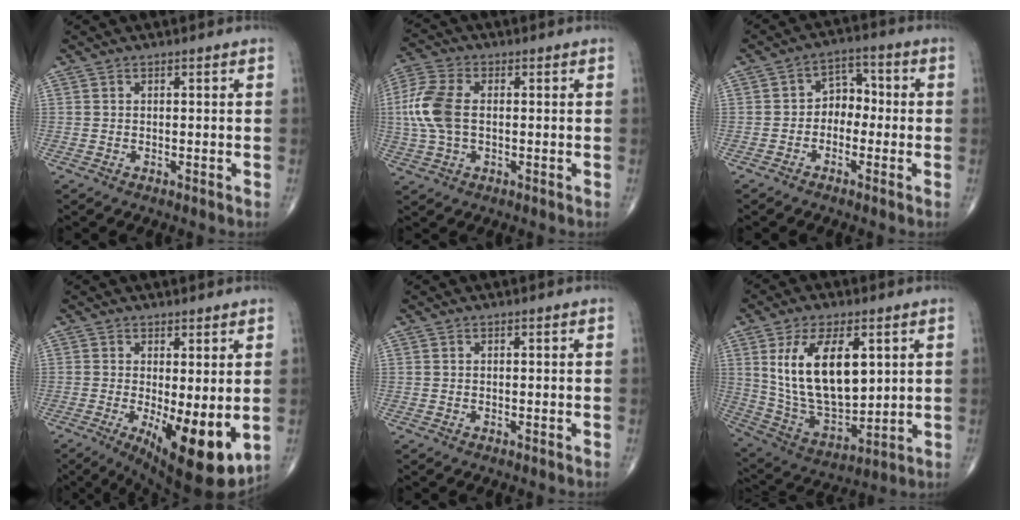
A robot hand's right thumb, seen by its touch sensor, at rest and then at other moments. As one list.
[{"total": 9.9, "force": [0.3, 5.8, 8.0], "torque": [-0.196, 0.017, 0.004]}, {"total": 5.5, "force": [-1.1, 4.3, 3.3], "torque": [-0.020, 0.030, -0.035]}, {"total": 12.5, "force": [-2.2, 4.2, 11.5], "torque": [-0.167, -0.030, -0.020]}, {"total": 0.0}, {"total": 18.6, "force": [4.9, 9.6, 15.1], "torque": [-0.258, -0.023, 0.107]}]